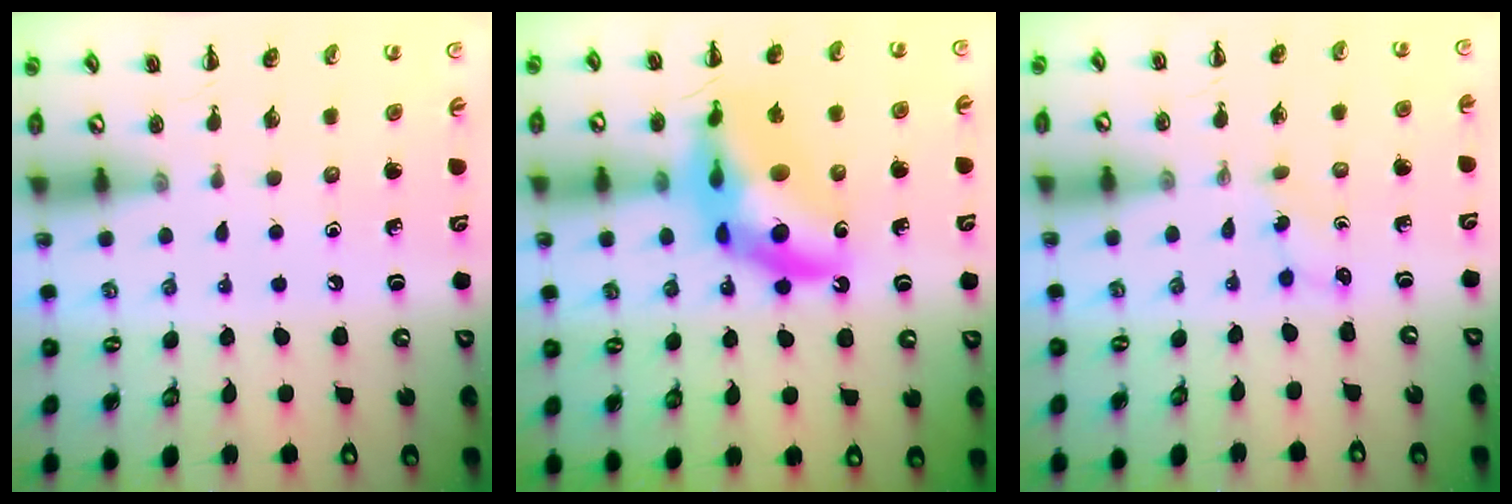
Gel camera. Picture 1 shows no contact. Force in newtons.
{"total": 19.1, "press": 18.5, "slide": 4.4}
{"total": 2.6, "press": 2.5, "slide": 0.8}